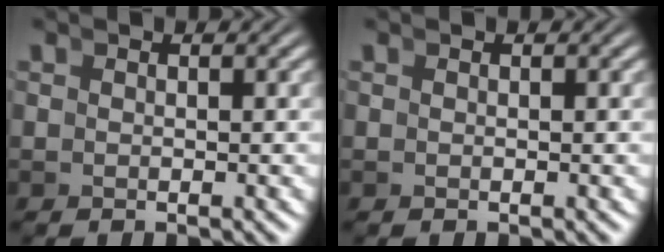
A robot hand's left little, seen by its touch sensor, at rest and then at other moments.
{"total": 0.0}